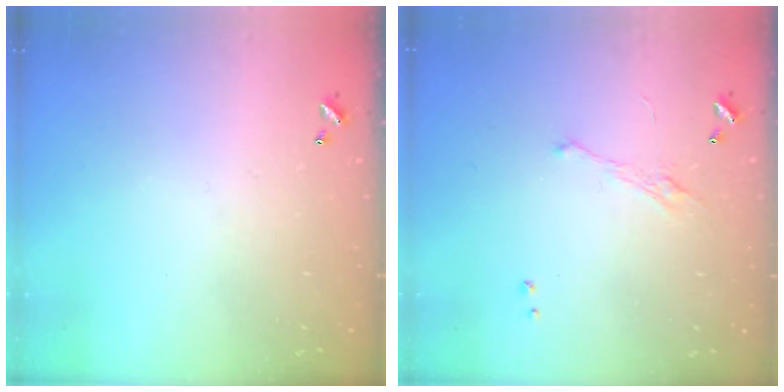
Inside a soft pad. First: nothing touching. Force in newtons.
{"total": 2.3, "press": 2.1, "slide": 0.8}